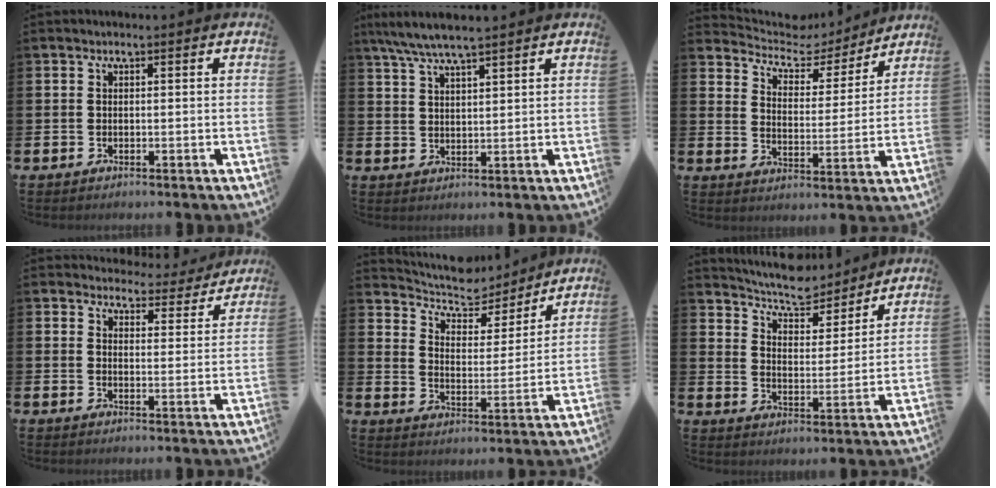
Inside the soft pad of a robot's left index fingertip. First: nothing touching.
{"total": 5.6, "force": [5.0, 0.3, 2.5], "torque": [-0.066, -0.012, 0.091]}
{"total": 6.0, "force": [5.5, 2.3, 0.7], "torque": [-0.044, -0.045, 0.091]}
{"total": 4.2, "force": [4.0, 1.2, 0.0], "torque": [-0.008, -0.035, 0.068]}
{"total": 7.2, "force": [6.6, 2.5, 1.2], "torque": [-0.058, -0.051, 0.115]}
{"total": 7.7, "force": [7.2, 2.1, 1.5], "torque": [-0.056, -0.053, 0.127]}